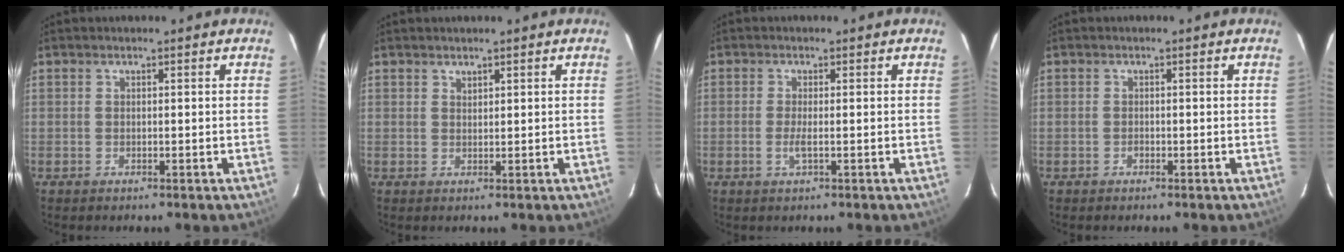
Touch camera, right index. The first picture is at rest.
{"total": 0.8, "force": [0.8, 0.3, 0.1], "torque": [-0.003, 0.001, 0.015]}
{"total": 2.3, "force": [-0.6, 0.2, 2.2], "torque": [-0.044, -0.004, -0.012]}
{"total": 0.7, "force": [-0.4, 0.5, 0.3], "torque": [-0.005, 0.001, -0.007]}